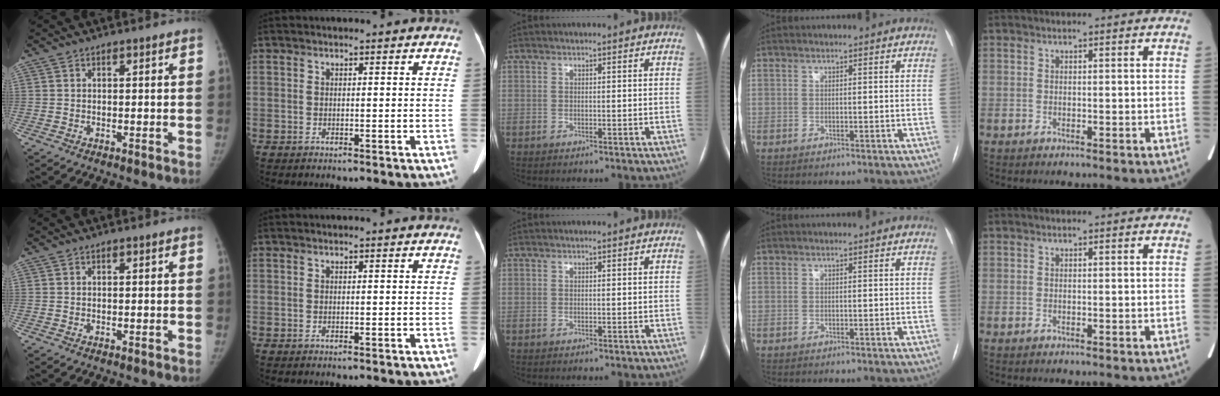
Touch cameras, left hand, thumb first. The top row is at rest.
{}